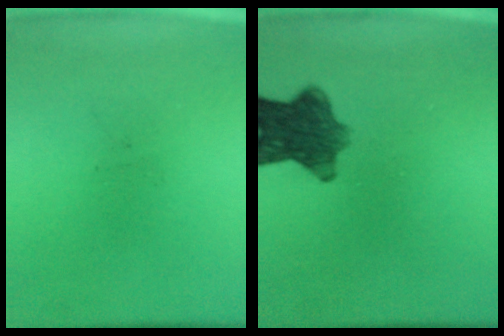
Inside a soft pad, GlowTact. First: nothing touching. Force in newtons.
{"total": 8.4}